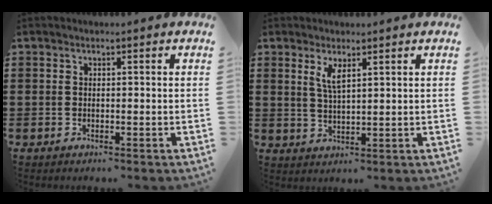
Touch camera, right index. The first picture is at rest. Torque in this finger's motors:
{"motor_torque": [0.02, 0.01, 0.21, 0.08]}